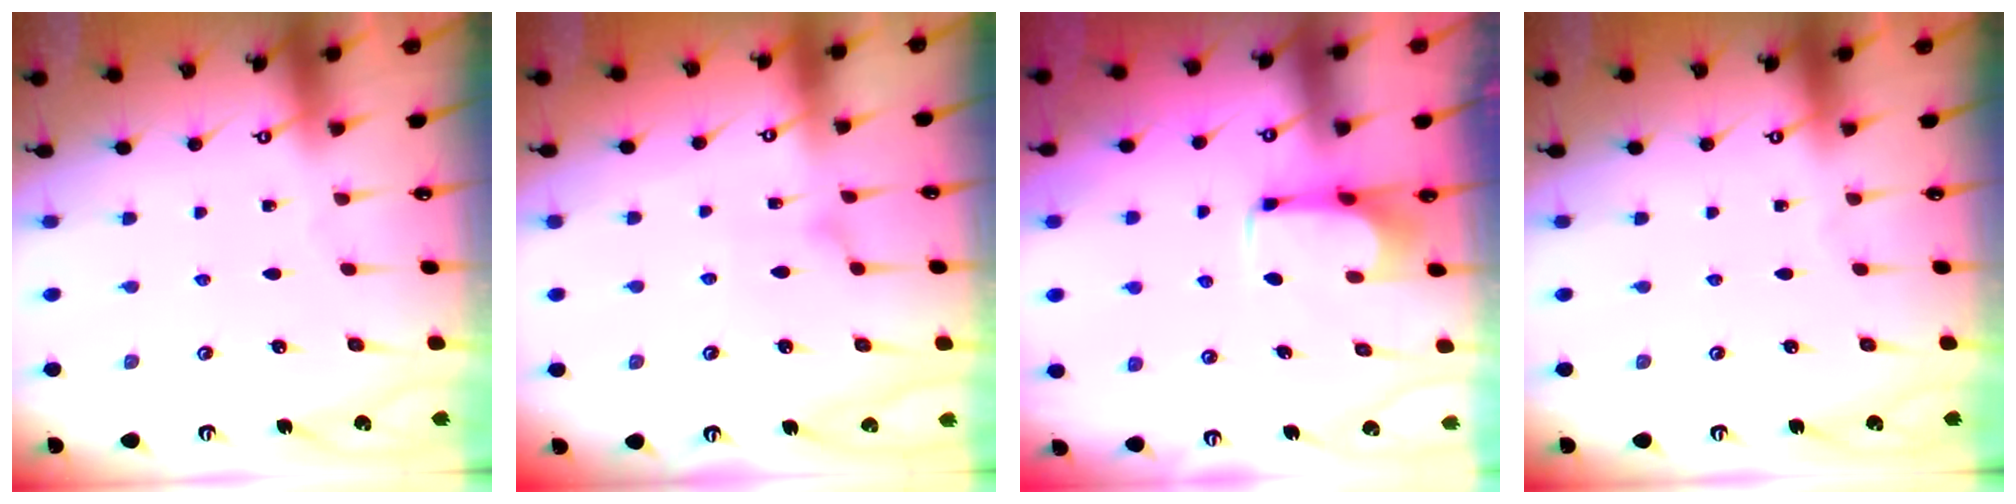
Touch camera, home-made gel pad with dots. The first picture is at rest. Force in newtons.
{"total": 3.6, "press": 3.5, "slide": 0.4}
{"total": 1.6, "press": 1.5, "slide": 0.5}
{"total": 0.0}